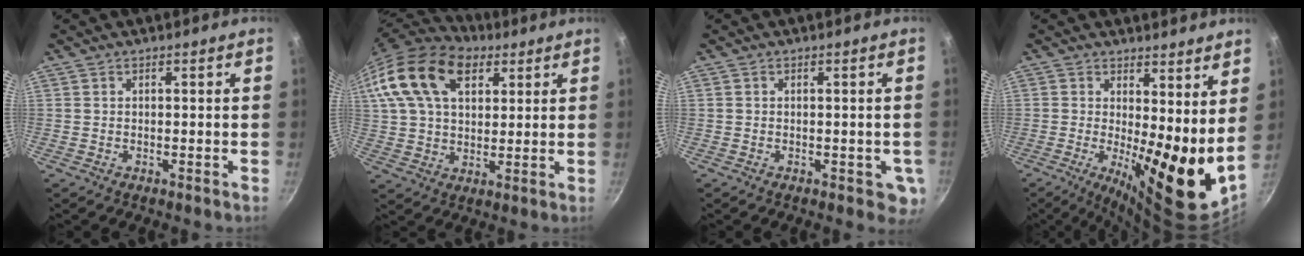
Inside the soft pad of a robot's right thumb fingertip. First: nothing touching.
{"total": 20.4, "force": [9.6, 12.4, 13.0], "torque": [-0.241, -0.003, 0.165]}
{"total": 4.0, "force": [-0.9, 2.5, 2.9], "torque": [-0.013, -0.004, -0.010]}
{"total": 11.7, "force": [1.1, 3.5, 11.1], "torque": [-0.159, -0.028, 0.015]}